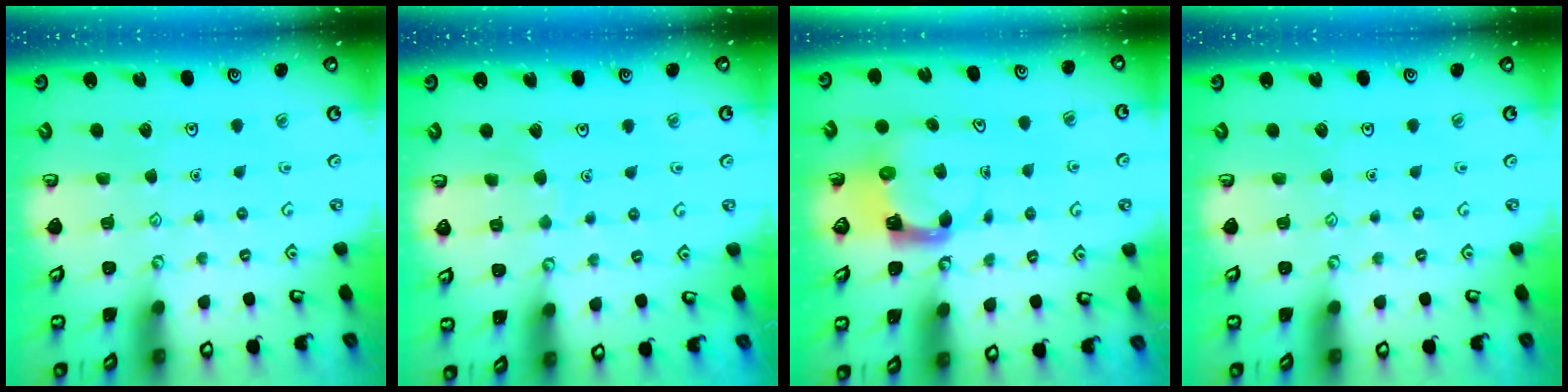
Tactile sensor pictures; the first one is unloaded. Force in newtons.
{"total": 3.7, "press": 3.7, "slide": 0.4}
{"total": 3.9, "press": 3.9, "slide": 0.6}
{"total": 0.0}